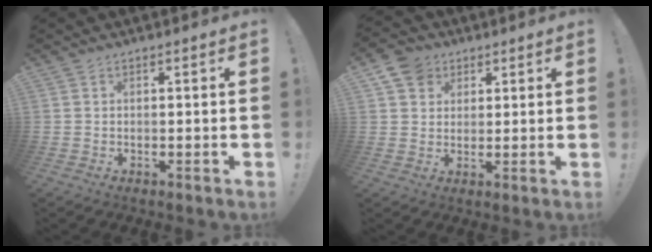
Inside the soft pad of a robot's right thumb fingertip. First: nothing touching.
{"total": 7.2, "force": [3.5, 5.9, 1.9], "torque": [-0.030, -0.016, 0.071]}